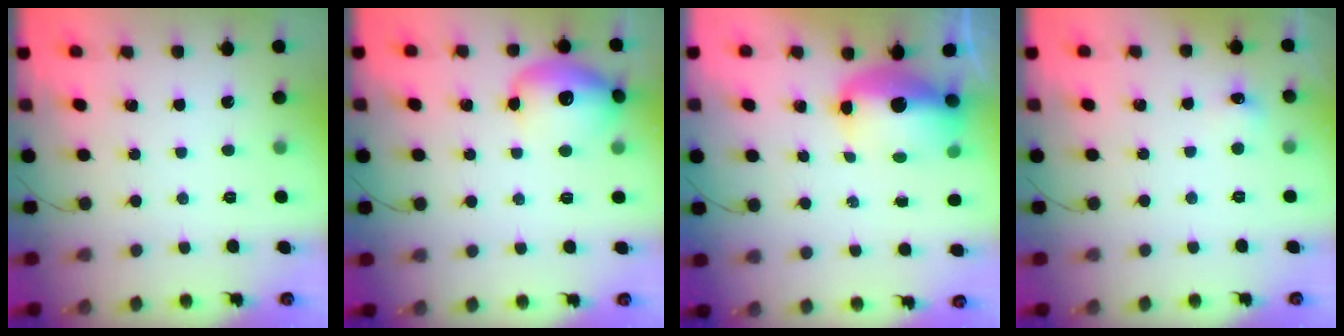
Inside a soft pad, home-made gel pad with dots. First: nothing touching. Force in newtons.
{"total": 14.0, "press": 13.8, "slide": 2.4}
{"total": 12.0, "press": 11.4, "slide": 3.7}
{"total": 4.7, "press": 4.5, "slide": 1.2}